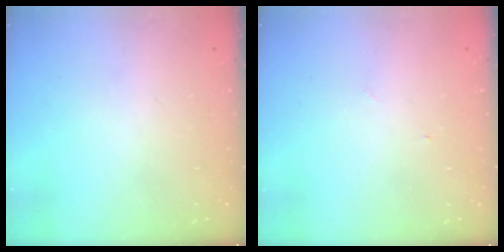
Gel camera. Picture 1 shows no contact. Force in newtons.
{"total": 2.8, "press": 2.8, "slide": 0.3}